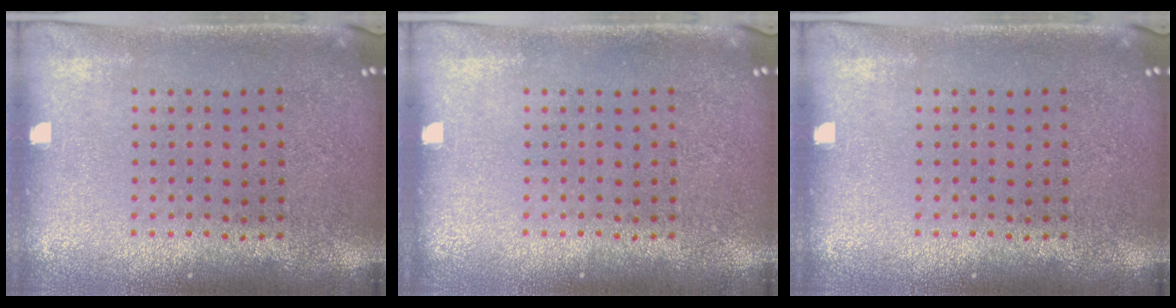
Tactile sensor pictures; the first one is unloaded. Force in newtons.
{"total": 0.0}
{"total": 0.0}